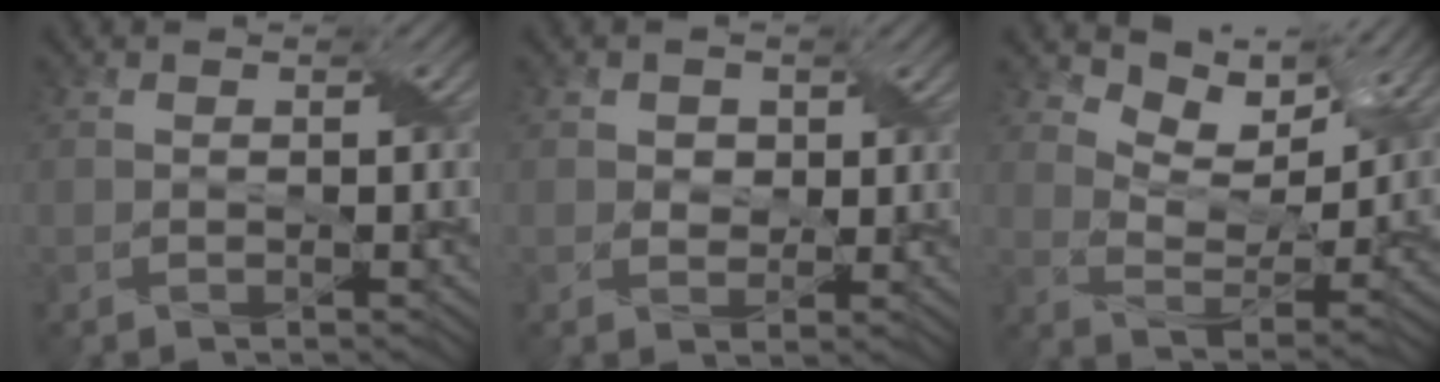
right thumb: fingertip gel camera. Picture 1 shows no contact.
{"total": 2.1, "force": [0.8, 1.8, 0.7], "torque": [-0.022, -0.001, 0.006]}
{"total": 9.0, "force": [6.7, 3.8, 4.8], "torque": [-0.103, -0.008, 0.115]}